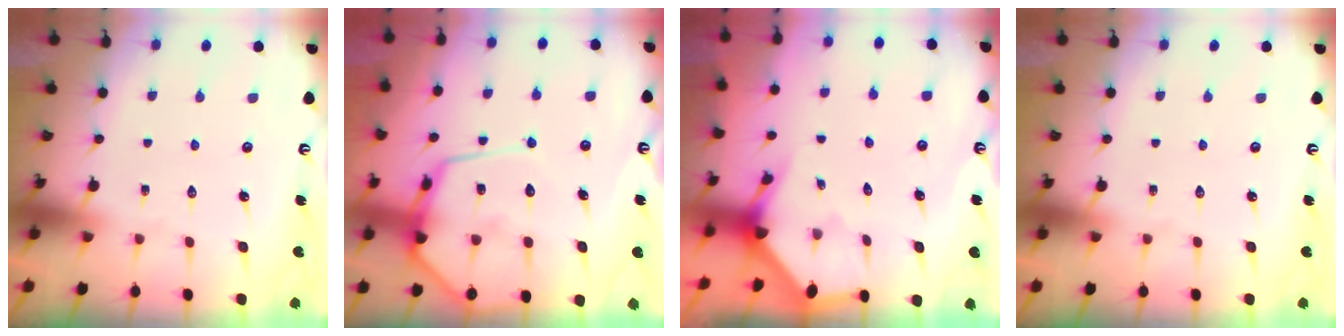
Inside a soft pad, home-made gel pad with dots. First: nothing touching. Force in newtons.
{"total": 13.9, "press": 13.8, "slide": 1.2}
{"total": 2.4, "press": 2.4, "slide": 0.2}
{"total": 0.0}